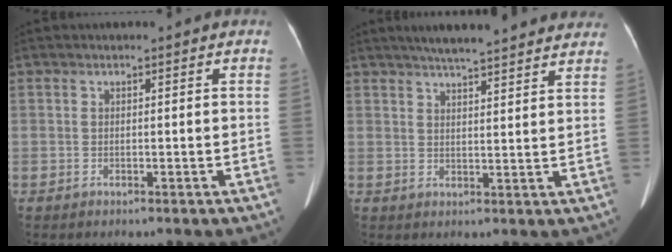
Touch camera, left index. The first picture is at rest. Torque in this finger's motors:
{"motor_torque": [0.46, -0.55, 0.03, 0.08]}